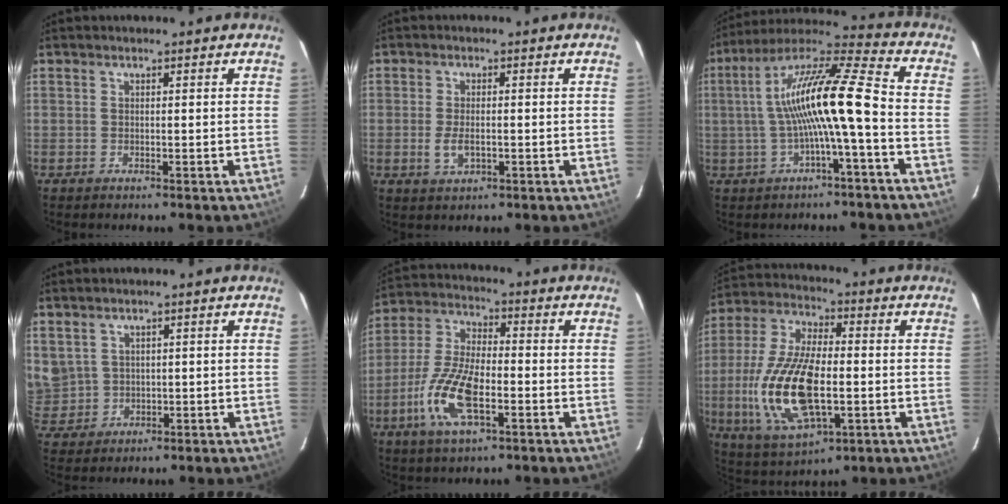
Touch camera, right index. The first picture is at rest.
{"total": 4.0, "force": [-1.1, 1.8, 3.3], "torque": [-0.070, -0.004, -0.017]}
{"total": 15.1, "force": [-1.9, 0.9, 15.0], "torque": [-0.276, 0.017, -0.034]}
{"total": 8.1, "force": [2.2, 7.3, 2.8], "torque": [-0.076, 0.013, 0.071]}
{"total": 13.2, "force": [-4.9, 5.0, 11.2], "torque": [-0.242, -0.005, -0.096]}
{"total": 19.2, "force": [-3.5, 8.2, 17.0], "torque": [-0.362, -0.011, -0.058]}